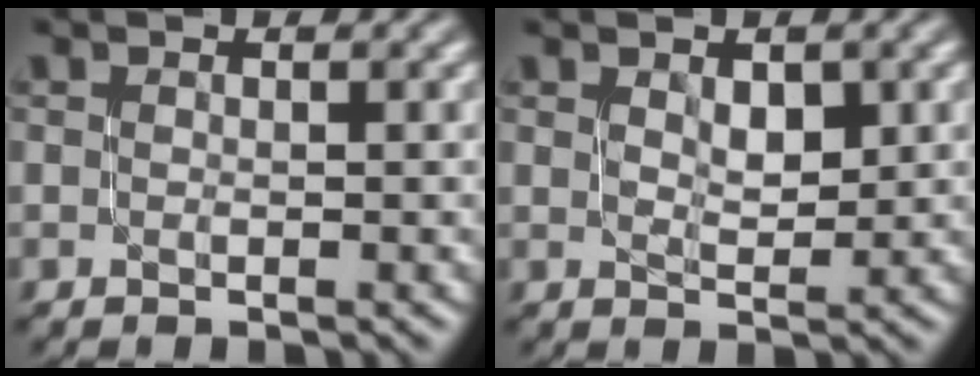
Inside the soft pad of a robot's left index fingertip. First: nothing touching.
{"total": 1.9, "force": [0.7, 1.2, 1.3], "torque": [-0.023, -0.001, 0.017]}